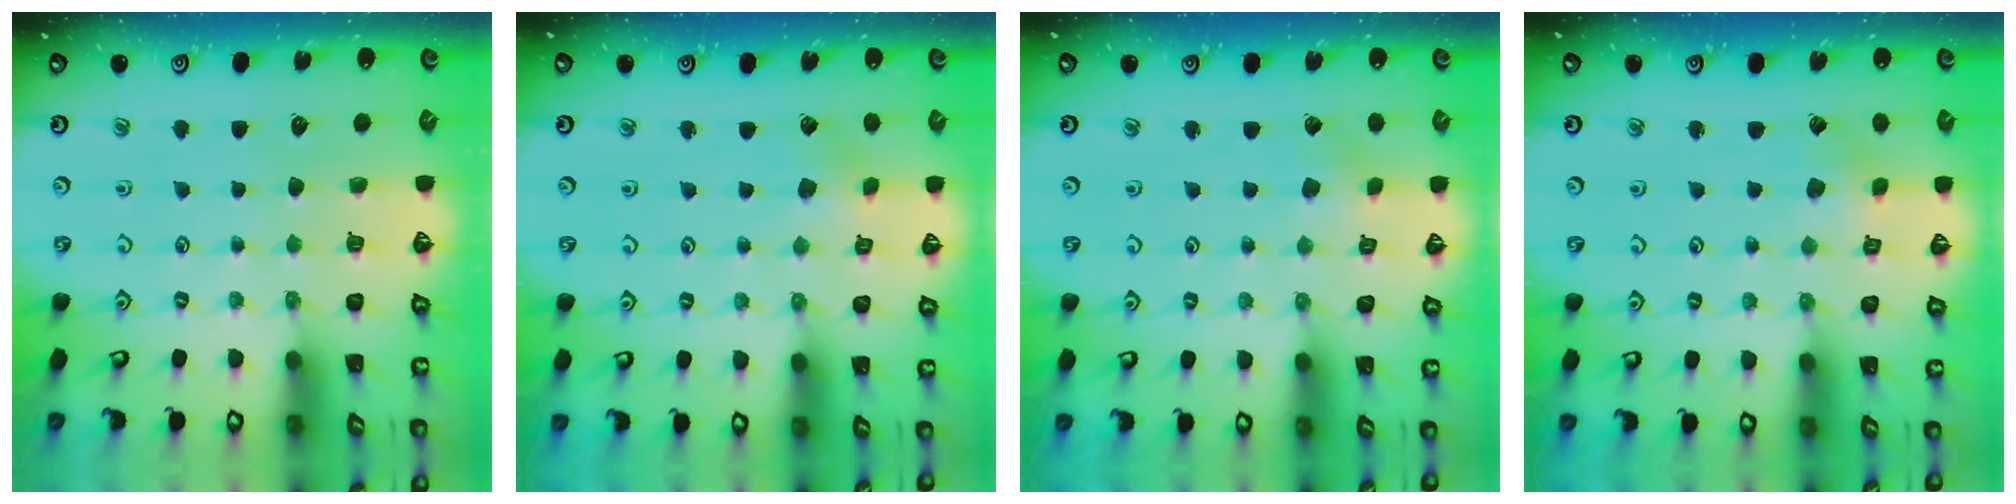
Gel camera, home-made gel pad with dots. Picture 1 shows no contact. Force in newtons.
{"total": 3.1, "press": 3.0, "slide": 0.3}
{"total": 2.2, "press": 2.2, "slide": 0.2}
{"total": 1.8, "press": 1.8, "slide": 0.2}